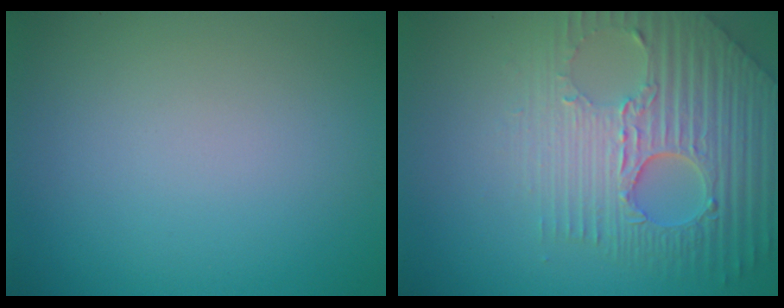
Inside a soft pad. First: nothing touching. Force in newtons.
{"total": 7.8, "press": 5.6, "slide": 5.4}